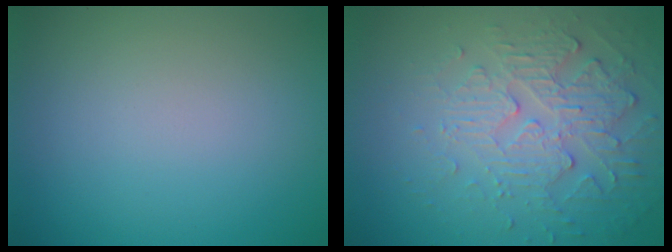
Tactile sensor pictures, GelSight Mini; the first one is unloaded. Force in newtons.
{"total": 4.3, "press": 3.5, "slide": 2.6}